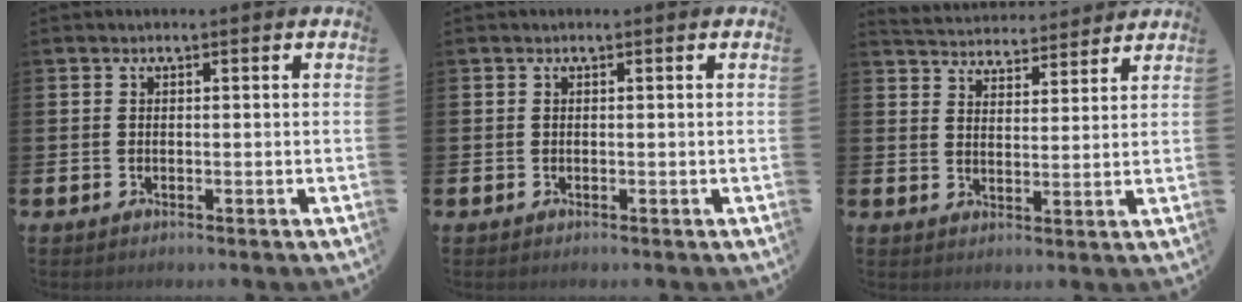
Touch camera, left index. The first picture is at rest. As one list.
[{"total": 0.0}, {"total": 4.6, "force": [4.5, 0.8, -0.3], "torque": [-0.014, -0.035, 0.079]}]